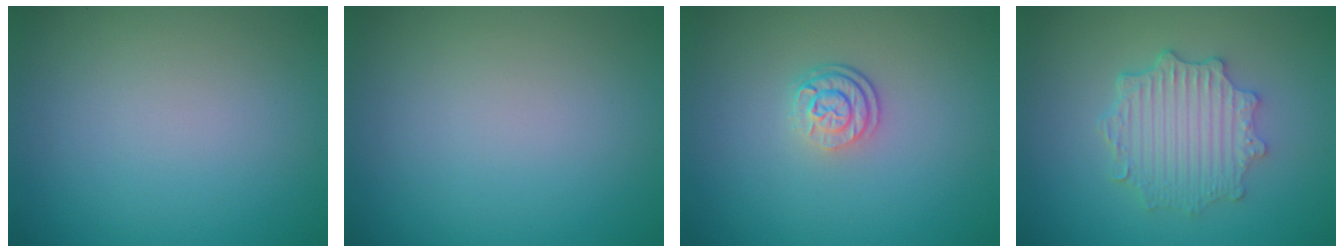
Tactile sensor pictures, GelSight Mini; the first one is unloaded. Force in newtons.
{"total": 0.0}
{"total": 2.7, "press": 2.0, "slide": 1.8}
{"total": 4.7, "press": 3.7, "slide": 2.8}